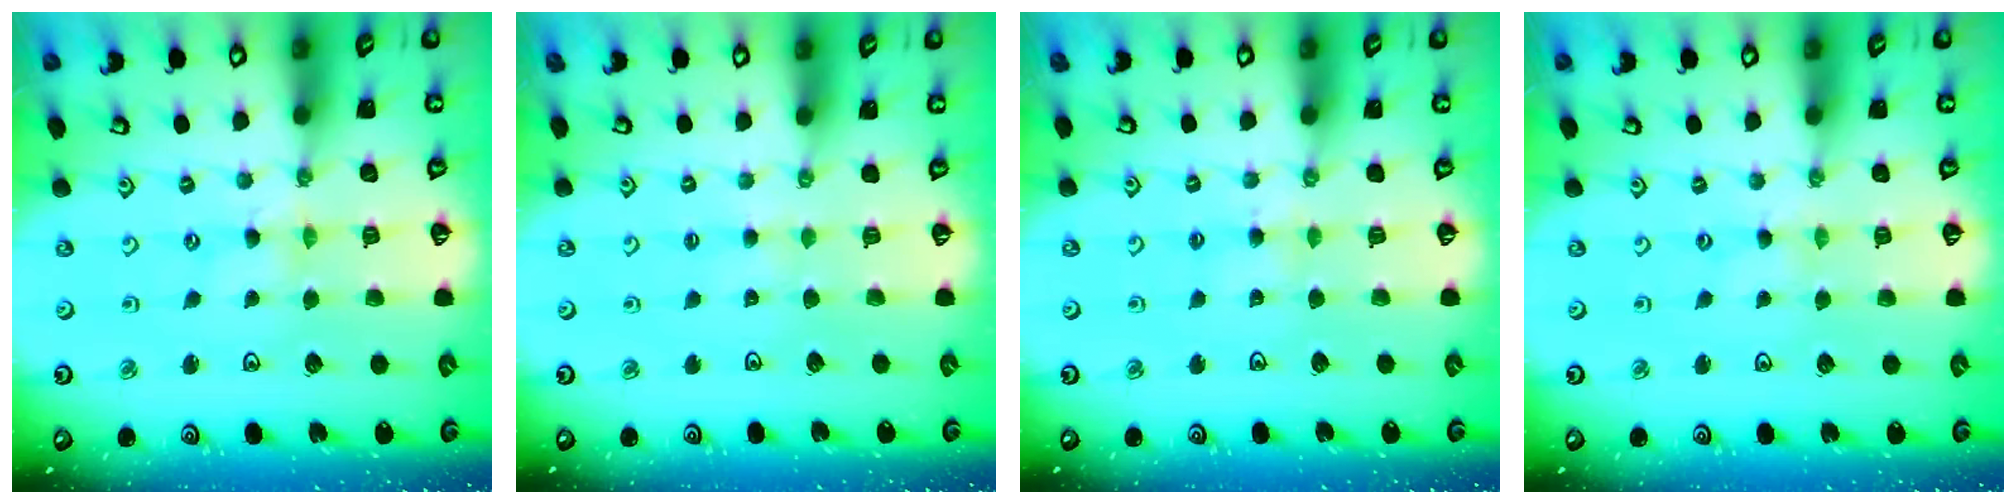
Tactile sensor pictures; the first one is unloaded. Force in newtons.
{"total": 1.8, "press": 1.7, "slide": 0.4}
{"total": 4.1, "press": 4.1, "slide": 0.7}
{"total": 0.0}